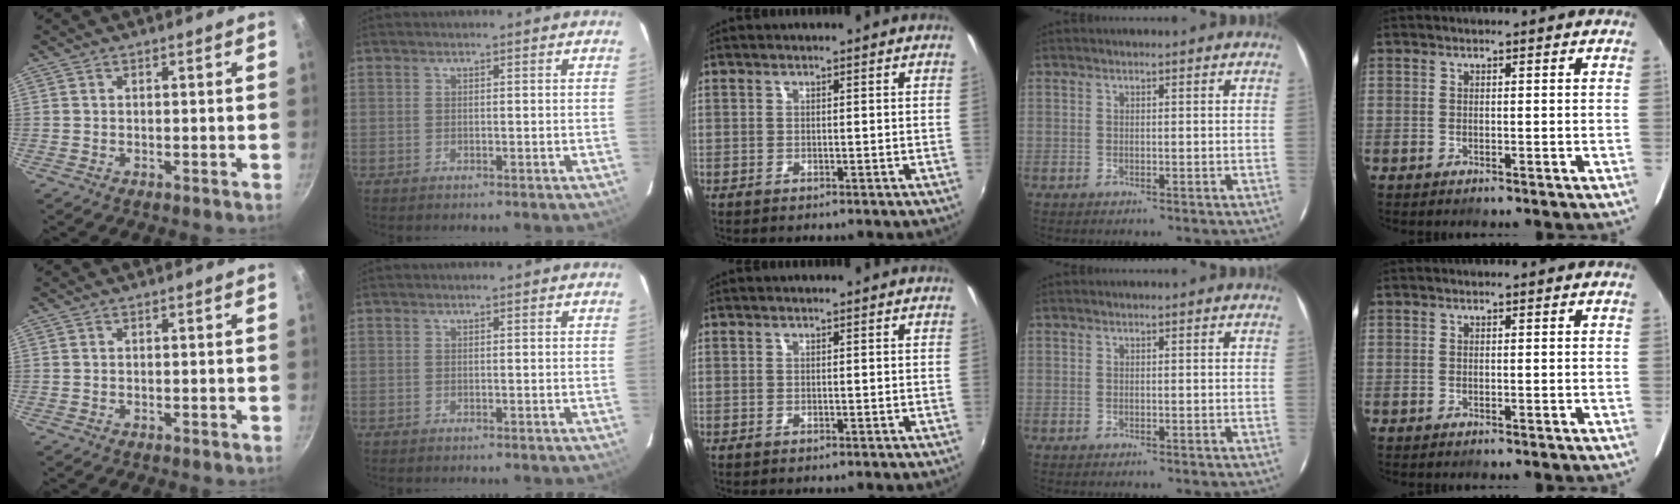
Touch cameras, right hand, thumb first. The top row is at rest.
{}